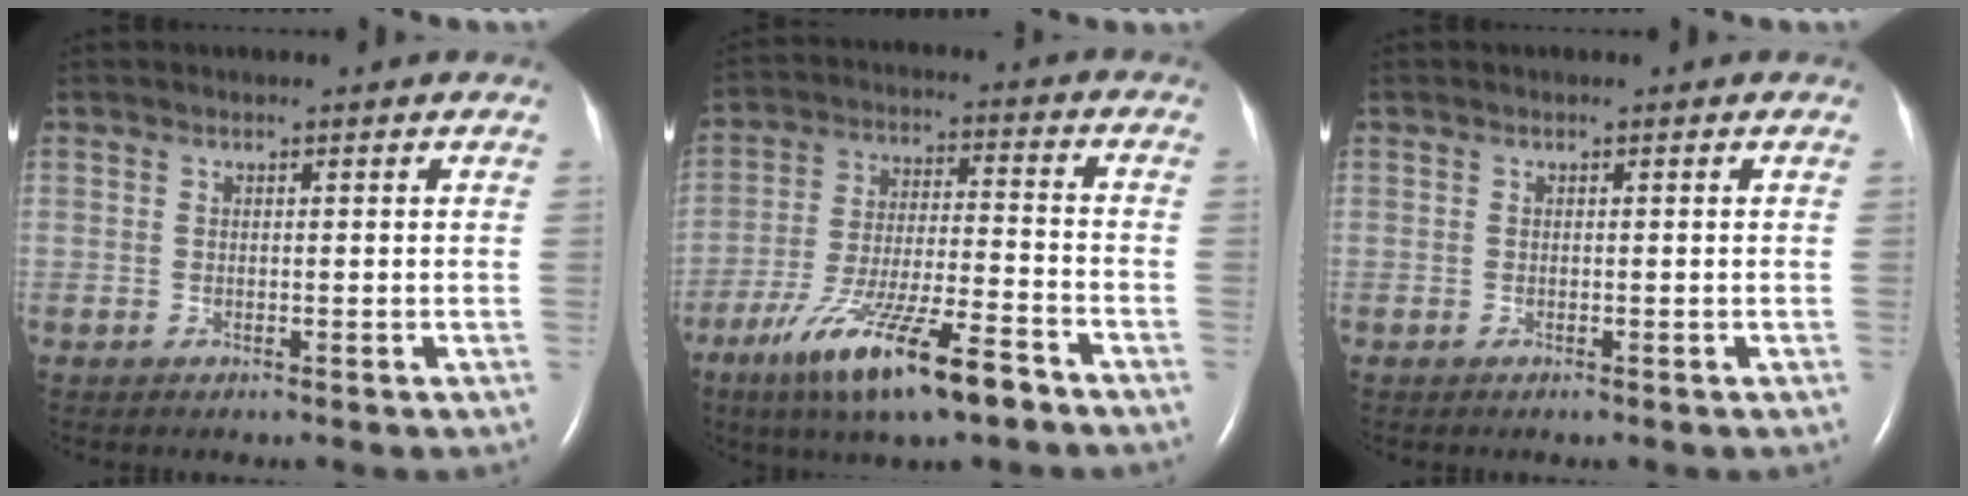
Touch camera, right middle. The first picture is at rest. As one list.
[{"total": 15.0, "force": [-9.6, 2.1, 11.3], "torque": [-0.222, -0.029, -0.168]}, {"total": 0.0}]